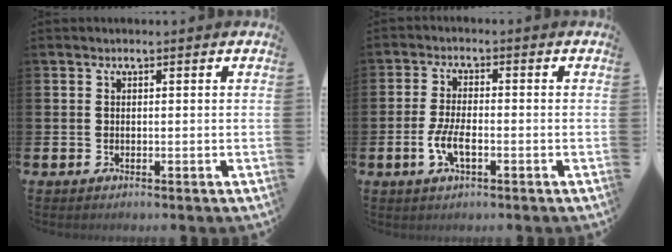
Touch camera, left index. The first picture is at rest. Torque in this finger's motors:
{"motor_torque": [1.01, 0.28, 0.52, 0.21]}